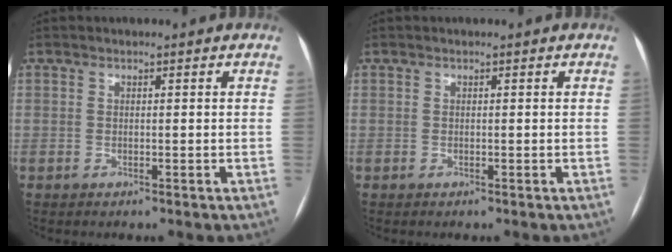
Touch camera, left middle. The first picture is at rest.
{"total": 0.0}